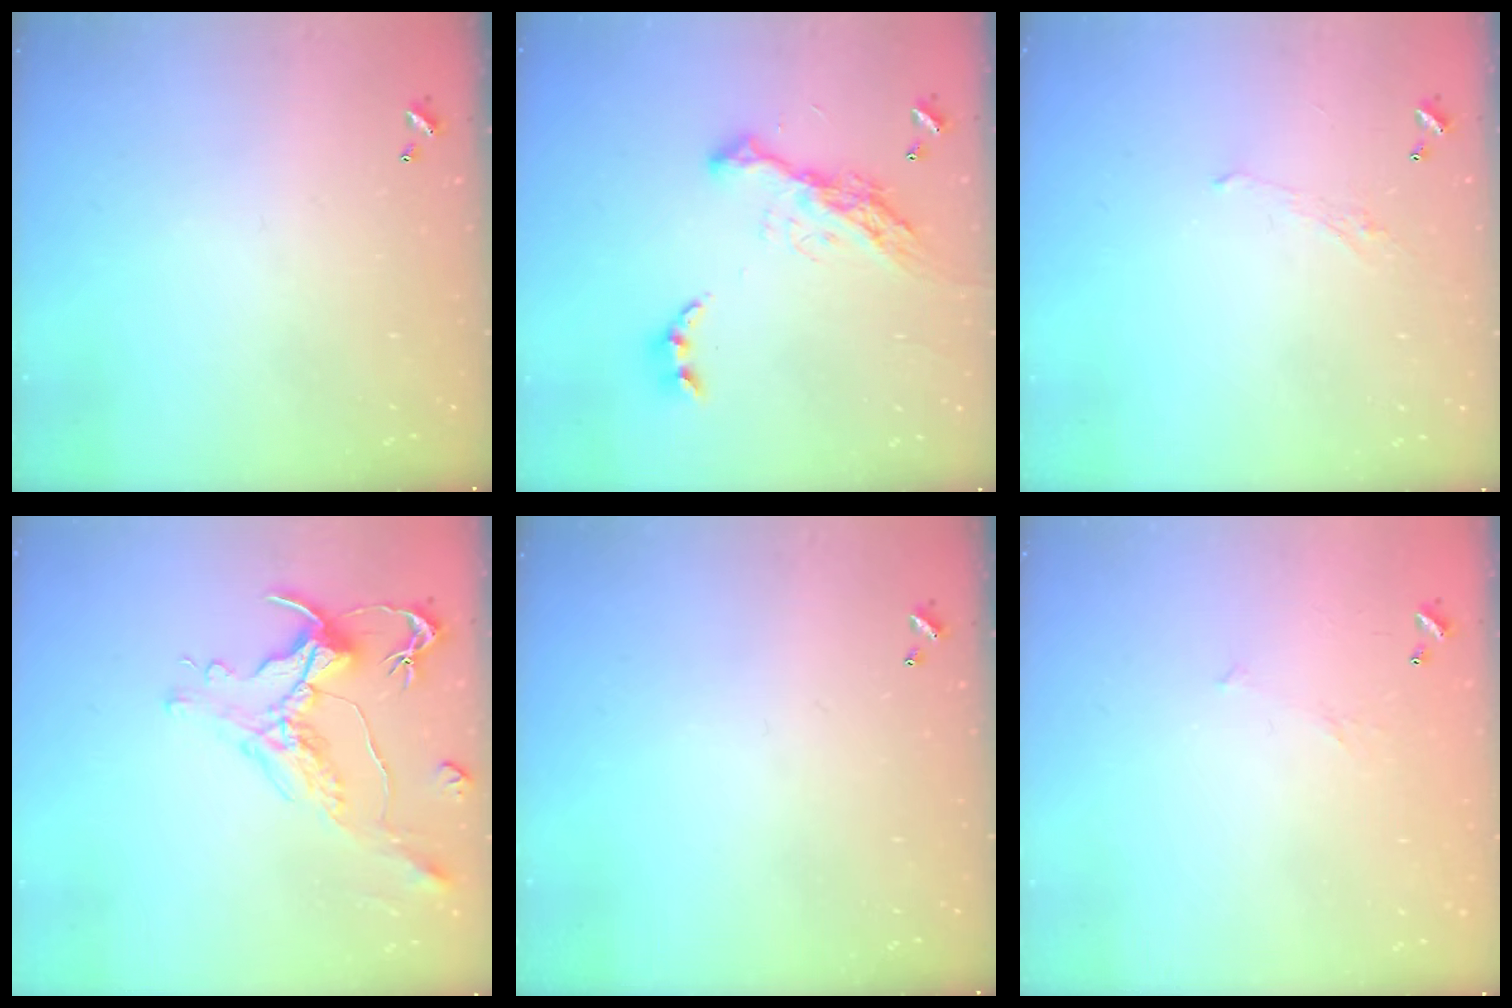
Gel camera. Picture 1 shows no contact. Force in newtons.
{"total": 15.6, "press": 15.5, "slide": 1.6}
{"total": 1.8, "press": 1.7, "slide": 0.7}
{"total": 1.8, "press": 1.3, "slide": 1.2}
{"total": 0.0}
{"total": 7.3, "press": 7.3, "slide": 0.7}